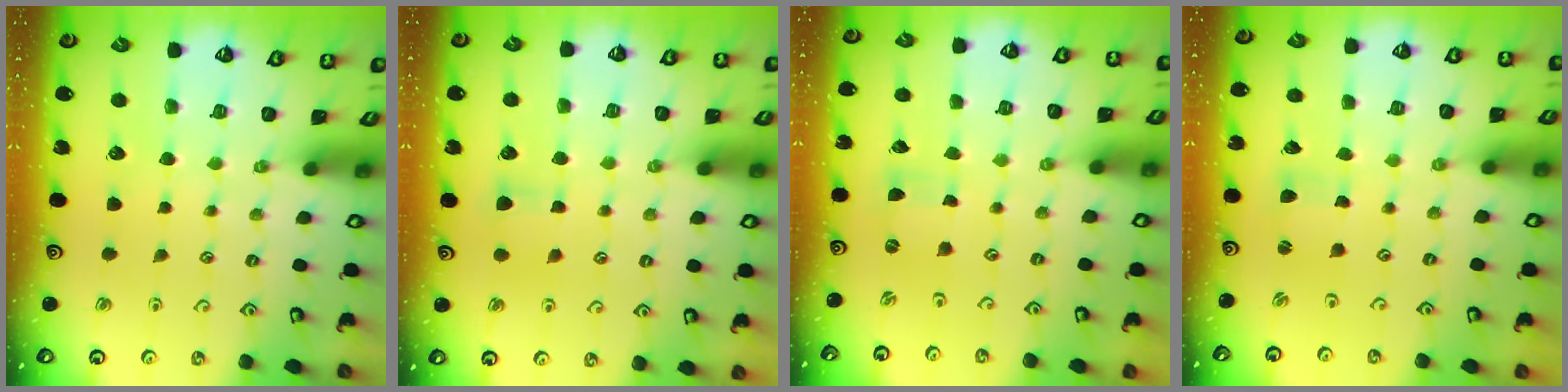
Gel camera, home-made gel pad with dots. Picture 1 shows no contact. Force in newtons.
{"total": 4.5, "press": 4.4, "slide": 0.6}
{"total": 0.0}
{"total": 0.9, "press": 0.9, "slide": 0.2}